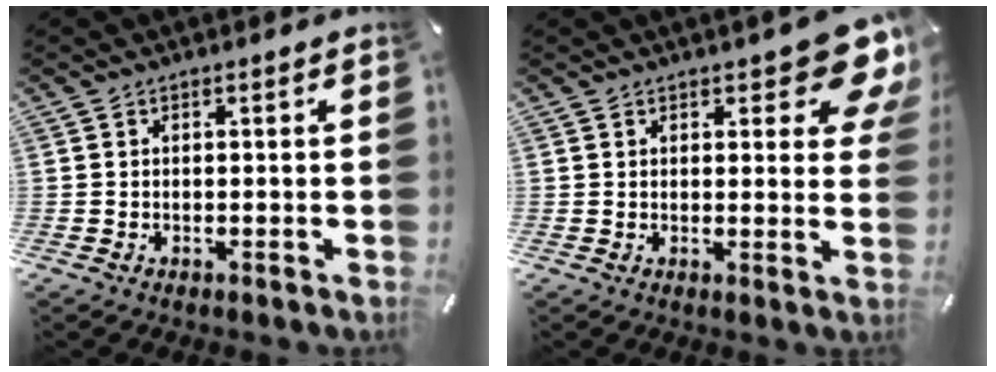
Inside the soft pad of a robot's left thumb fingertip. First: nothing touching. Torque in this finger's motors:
{"motor_torque": [2.52, 2.47, 0.50, -0.29, 0.11]}